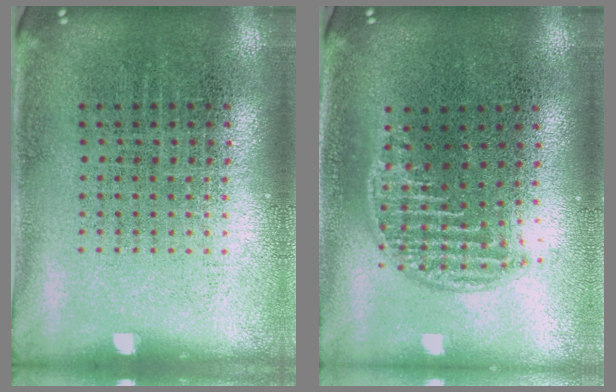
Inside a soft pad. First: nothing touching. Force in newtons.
{"total": 1.2, "press": 1.1, "slide": 0.6}